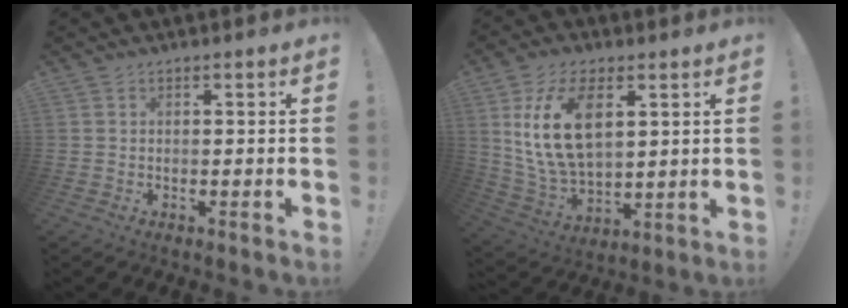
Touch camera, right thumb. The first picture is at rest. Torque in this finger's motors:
{"motor_torque": [-0.22, 1.13, 1.11, 1.05, 0.17]}